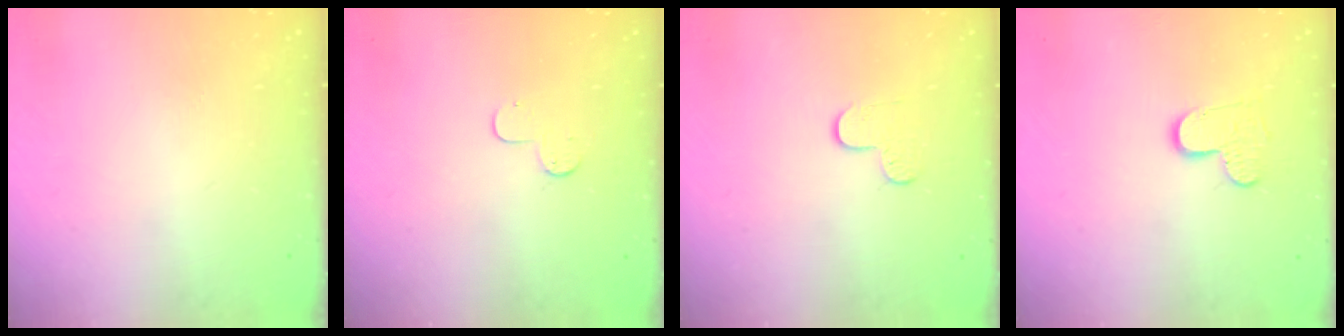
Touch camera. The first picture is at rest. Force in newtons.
{"total": 4.3, "press": 4.3, "slide": 0.4}
{"total": 5.5, "press": 5.5, "slide": 0.5}
{"total": 8.3, "press": 8.3, "slide": 0.5}